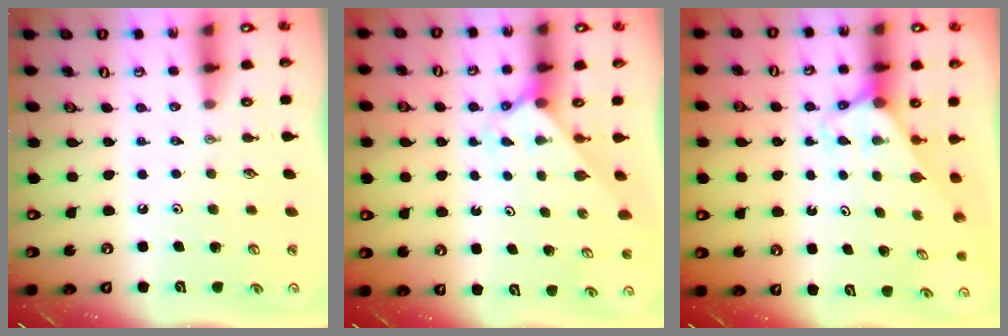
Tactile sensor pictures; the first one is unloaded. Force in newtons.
{"total": 2.3, "press": 2.3, "slide": 0.2}
{"total": 2.6, "press": 2.6, "slide": 0.2}